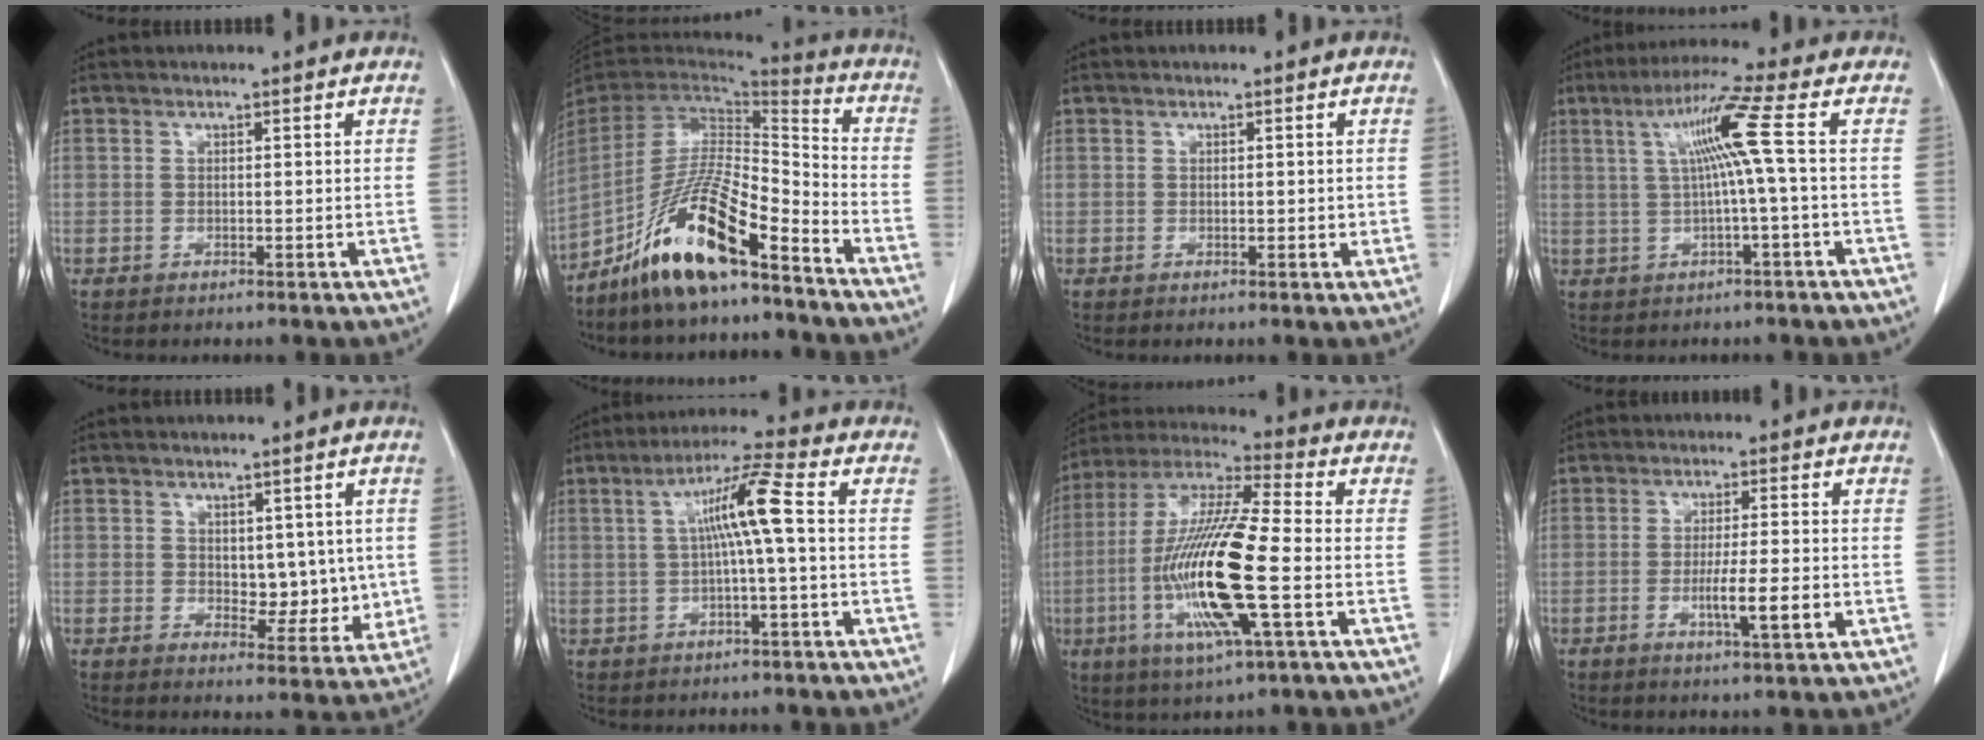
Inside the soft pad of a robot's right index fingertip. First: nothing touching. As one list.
[{"total": 15.6, "force": [-10.6, 2.3, 11.2], "torque": [-0.217, -0.006, -0.196]}, {"total": 1.1, "force": [-0.1, 0.7, 0.9], "torque": [-0.010, 0.000, -0.001]}, {"total": 7.8, "force": [1.0, -1.5, 7.6], "torque": [-0.140, 0.020, 0.027]}, {"total": 6.2, "force": [0.5, 3.8, 5.0], "torque": [-0.050, -0.005, 0.019]}, {"total": 7.6, "force": [0.6, -0.5, 7.6], "torque": [-0.136, 0.019, 0.009]}, {"total": 18.5, "force": [-4.0, 1.7, 18.0], "torque": [-0.373, -0.015, -0.077]}, {"total": 6.1, "force": [-1.7, 0.2, 5.8], "torque": [-0.098, -0.009, -0.027]}]